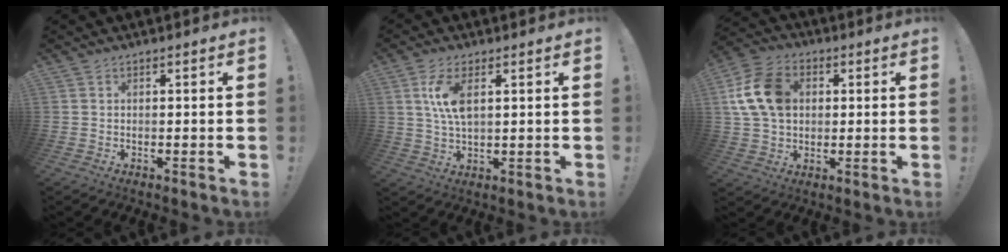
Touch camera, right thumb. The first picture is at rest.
{"total": 8.2, "force": [2.4, 3.4, 7.1], "torque": [-0.136, -0.007, 0.038]}
{"total": 15.2, "force": [3.0, 11.3, 9.7], "torque": [-0.169, 0.005, 0.062]}